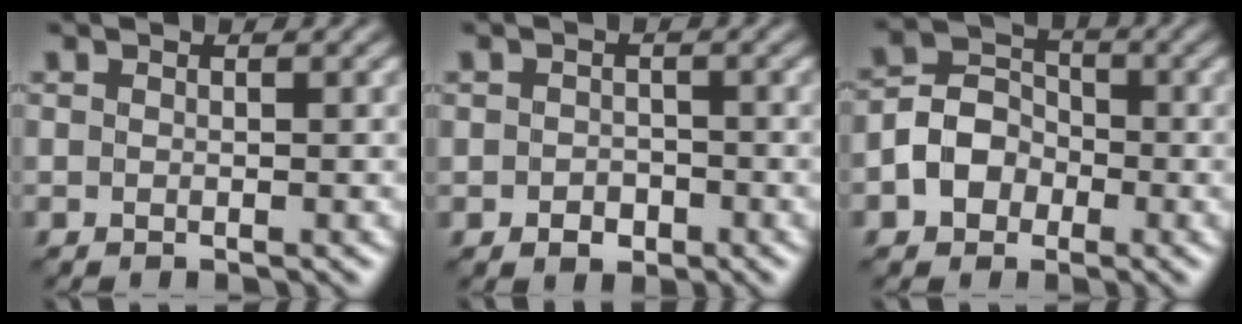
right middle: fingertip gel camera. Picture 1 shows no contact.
{"total": 1.6, "force": [-0.8, 1.3, 0.7], "torque": [-0.007, -0.001, -0.016]}
{"total": 4.3, "force": [-1.4, 3.4, 2.2], "torque": [-0.031, 0.007, -0.031]}